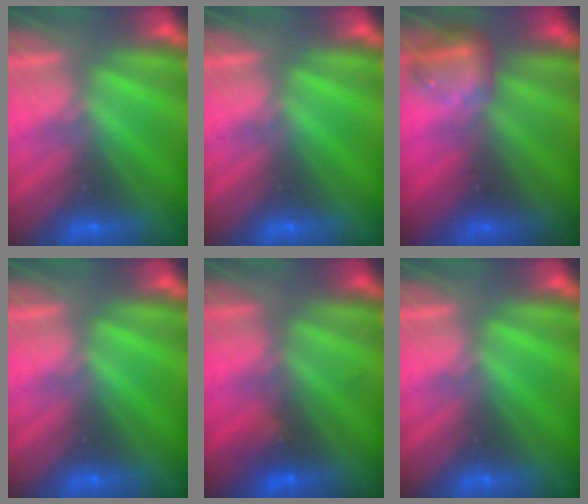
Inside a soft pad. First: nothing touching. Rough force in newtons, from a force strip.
{"total": 0.0}
{"total": 6.5}
{"total": 0.0}
{"total": 2.3}
{"total": 0.0}